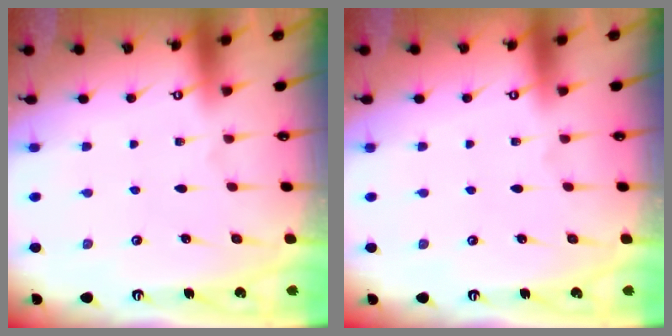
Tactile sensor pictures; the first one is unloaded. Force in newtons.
{"total": 0.0}